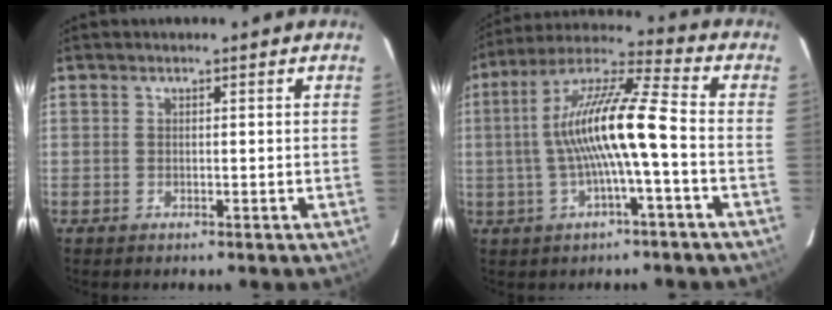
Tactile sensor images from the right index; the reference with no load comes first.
{"total": 14.0, "force": [-1.6, 1.3, 13.8], "torque": [-0.261, 0.017, -0.033]}